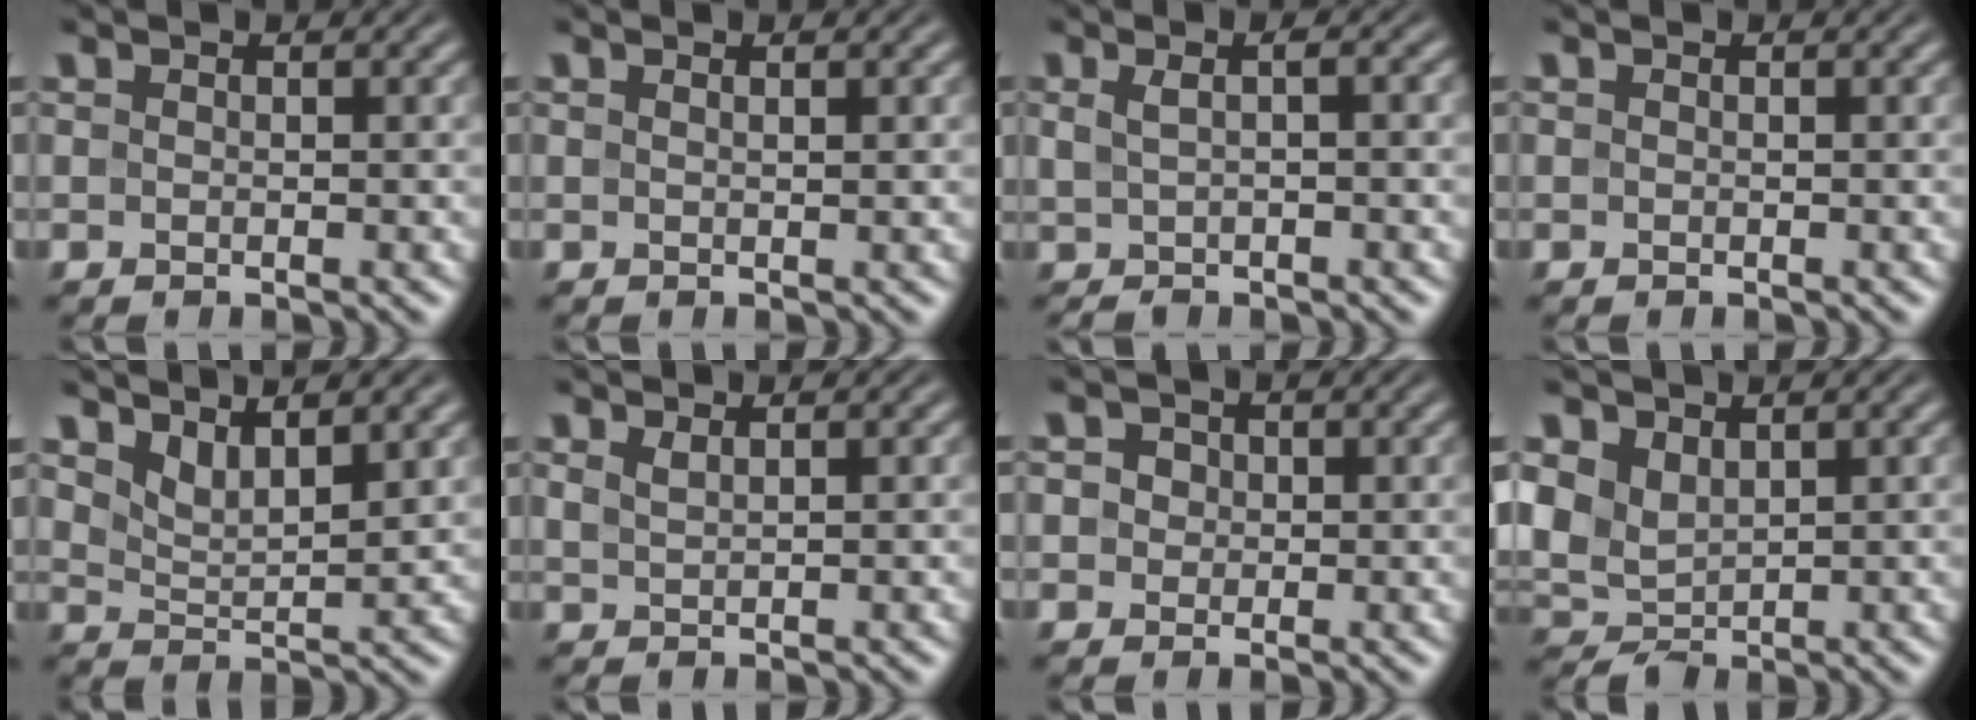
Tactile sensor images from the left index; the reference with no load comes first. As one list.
[{"total": 1.0, "force": [0.5, 0.2, 0.9], "torque": [-0.009, 0.004, 0.004]}, {"total": 2.5, "force": [0.4, 0.8, 2.3], "torque": [-0.036, 0.010, 0.004]}, {"total": 0.0}, {"total": 3.1, "force": [2.3, 1.0, 1.9], "torque": [-0.040, -0.009, 0.045]}, {"total": 1.1, "force": [0.8, 0.3, 0.7], "torque": [-0.011, 0.000, 0.015]}, {"total": 2.6, "force": [0.9, 2.1, 1.1], "torque": [-0.011, 0.017, 0.003]}, {"total": 3.9, "force": [1.5, 2.6, 2.6], "torque": [-0.065, 0.005, 0.027]}]